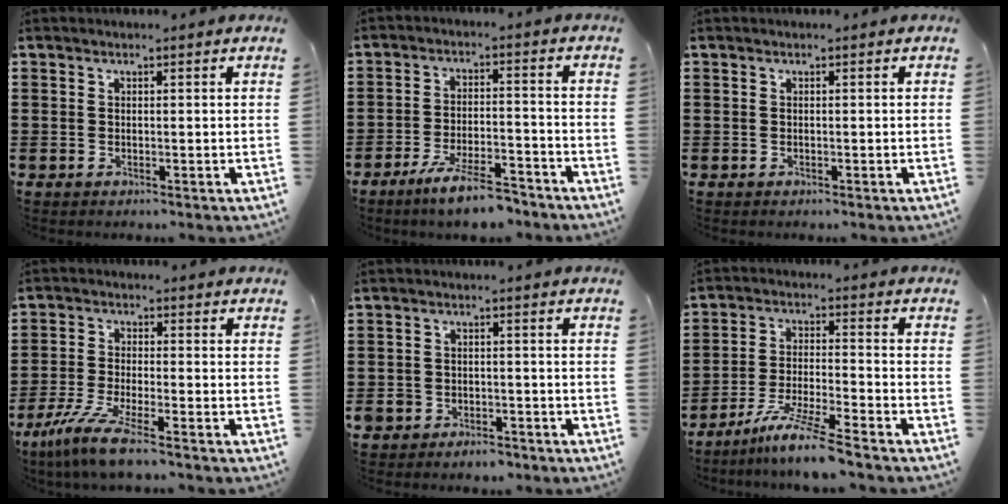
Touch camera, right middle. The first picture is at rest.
{"total": 7.0, "force": [-5.8, 0.7, 3.8], "torque": [-0.079, -0.004, -0.110]}
{"total": 0.0}
{"total": 6.9, "force": [-5.3, 0.3, 4.4], "torque": [-0.111, -0.023, -0.108]}
{"total": 2.9, "force": [-2.5, 1.3, -0.1], "torque": [-0.005, 0.000, -0.057]}
{"total": 8.2, "force": [-6.7, -0.3, 4.7], "torque": [-0.099, -0.013, -0.130]}